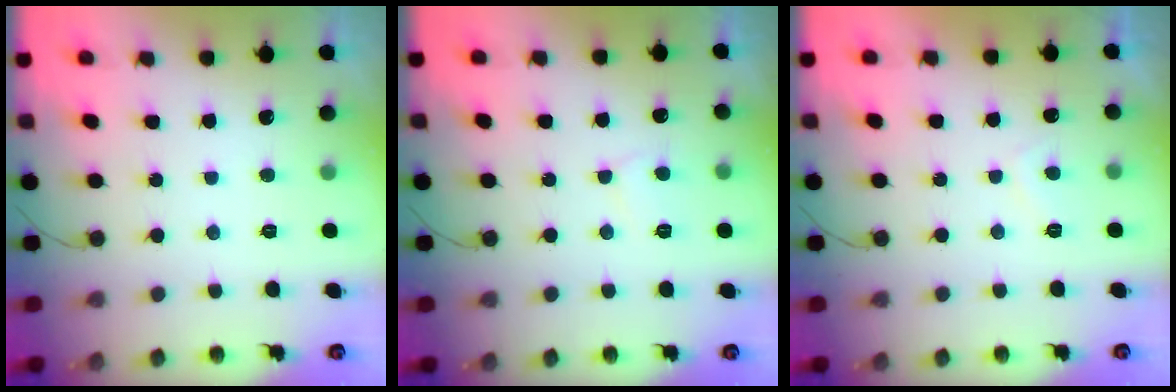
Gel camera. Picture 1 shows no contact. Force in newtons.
{"total": 4.4, "press": 4.4, "slide": 0.5}
{"total": 1.8, "press": 1.6, "slide": 0.8}